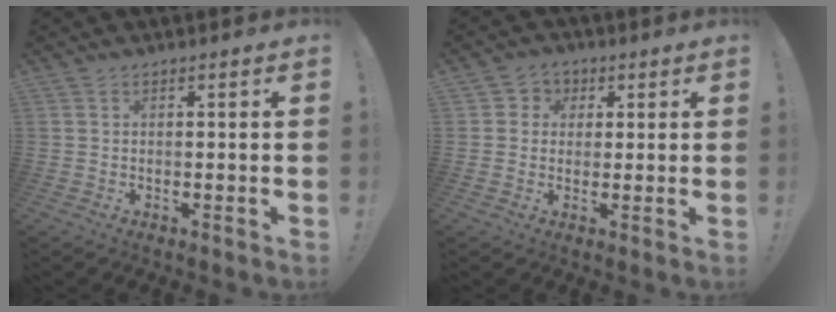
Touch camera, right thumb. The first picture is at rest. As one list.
[{"total": 2.7, "force": [0.1, 2.6, 0.8], "torque": [-0.002, 0.001, 0.000]}]